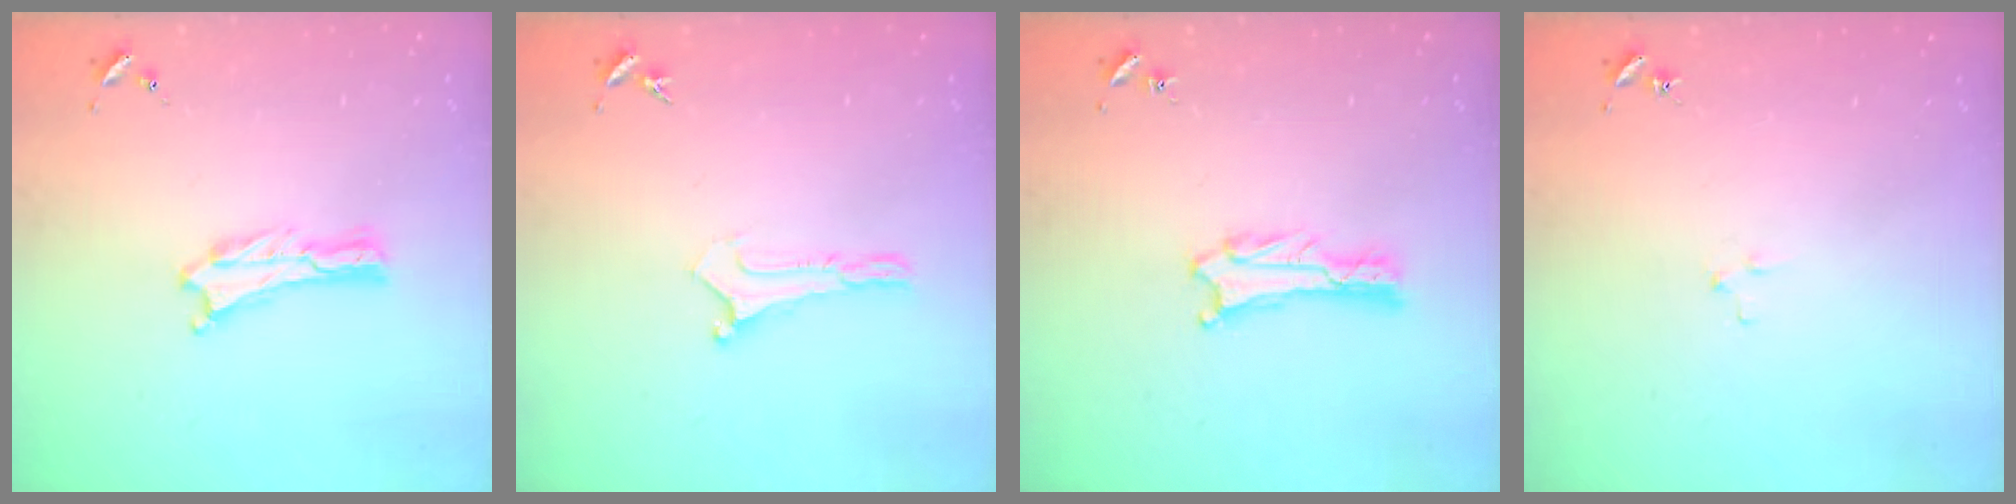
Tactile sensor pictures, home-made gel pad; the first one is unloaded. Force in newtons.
{"total": 0.0}
{"total": 1.3, "press": 1.3, "slide": 0.0}
{"total": 1.8, "press": 1.8, "slide": 0.1}